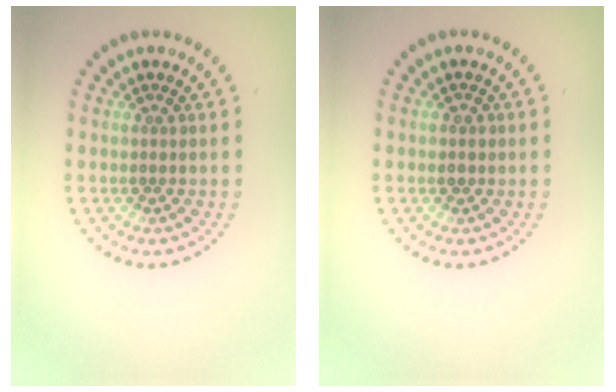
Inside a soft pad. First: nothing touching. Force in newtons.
{"total": 1.0, "press": 0.9, "slide": 0.3}